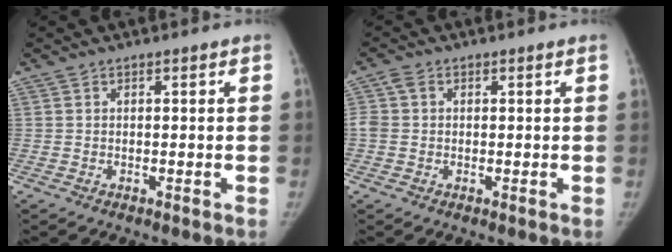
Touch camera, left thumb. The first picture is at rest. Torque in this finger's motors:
{"motor_torque": [-0.24, 0.50, 0.24, 0.48, 0.05]}